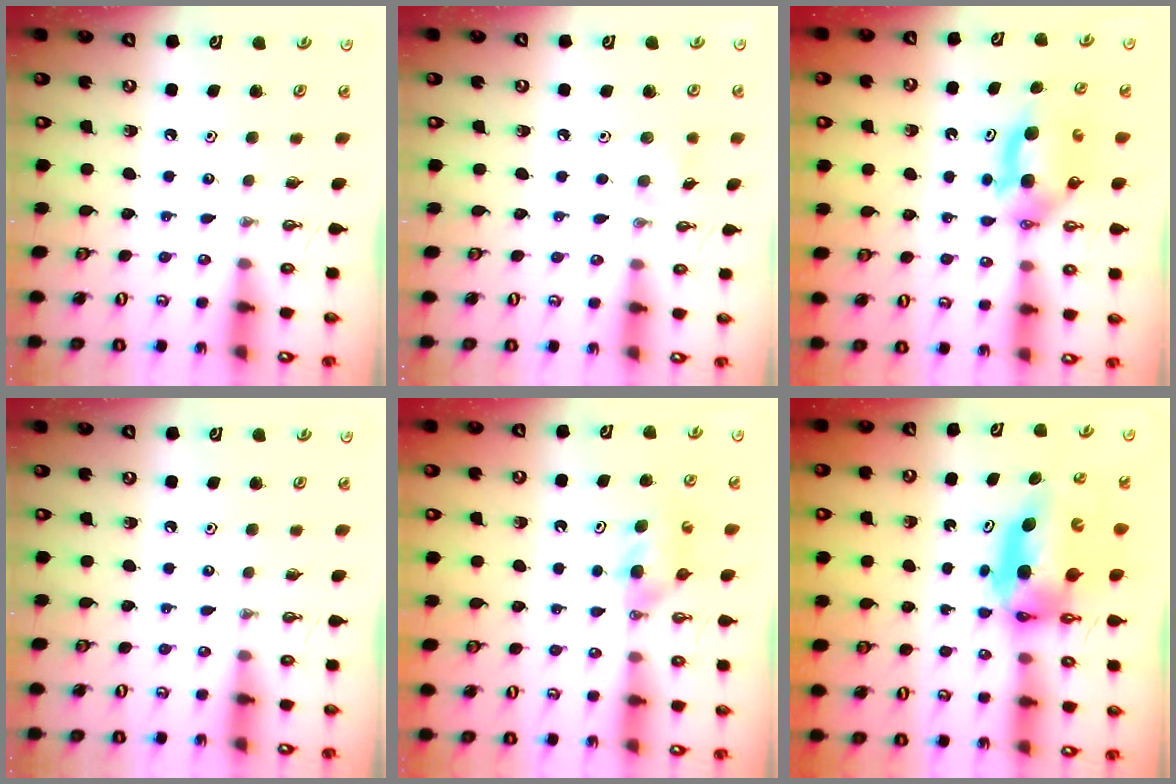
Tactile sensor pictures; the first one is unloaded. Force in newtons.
{"total": 5.2, "press": 5.0, "slide": 1.7}
{"total": 9.0, "press": 4.8, "slide": 7.6}
{"total": 0.0}
{"total": 5.1, "press": 5.0, "slide": 0.6}
{"total": 7.4, "press": 7.3, "slide": 0.9}